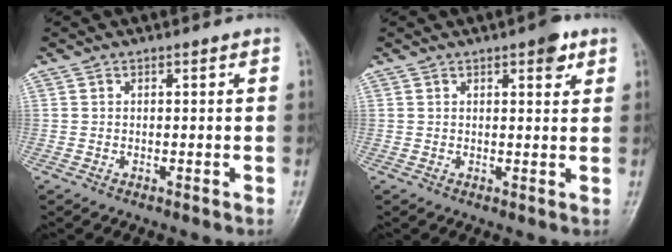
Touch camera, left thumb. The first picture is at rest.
{"total": 3.7, "force": [2.1, 1.4, 2.7], "torque": [-0.026, -0.007, 0.024]}